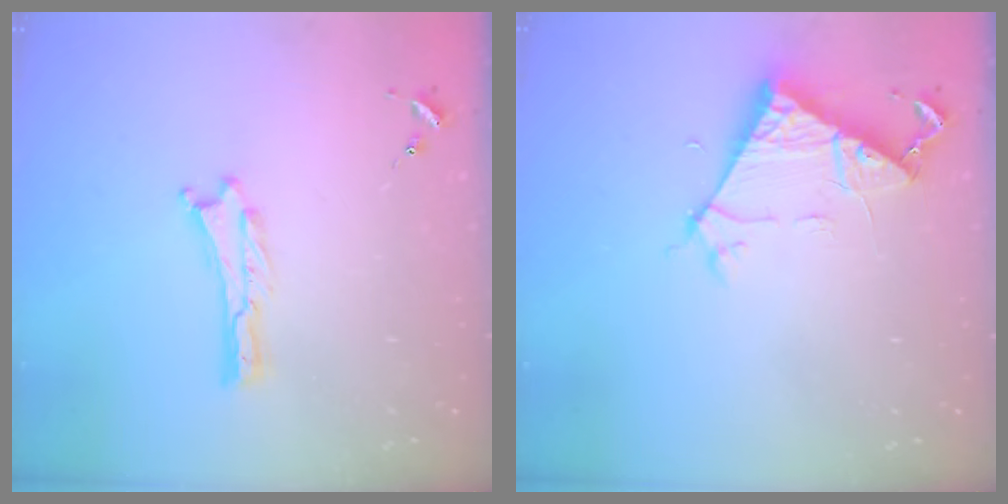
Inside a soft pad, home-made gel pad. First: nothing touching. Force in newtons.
{"total": 6.4, "press": 6.4, "slide": 0.6}